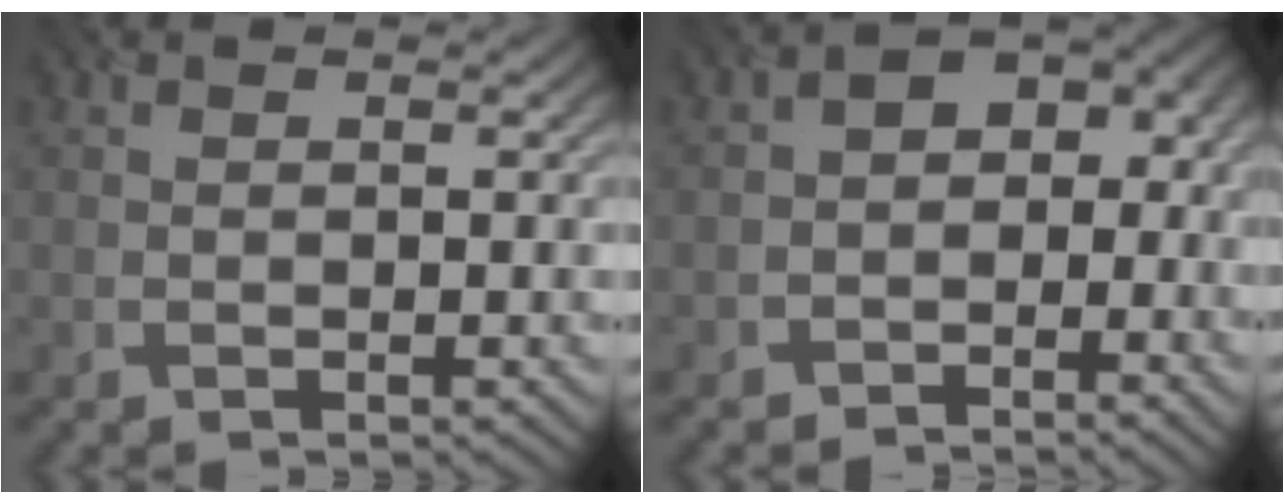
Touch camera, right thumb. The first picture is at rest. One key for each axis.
{"total": 5.2, "fx": -1.4, "fy": 3.4, "fz": 3.6, "tx": -0.037, "ty": 0.005, "tz": -0.036}